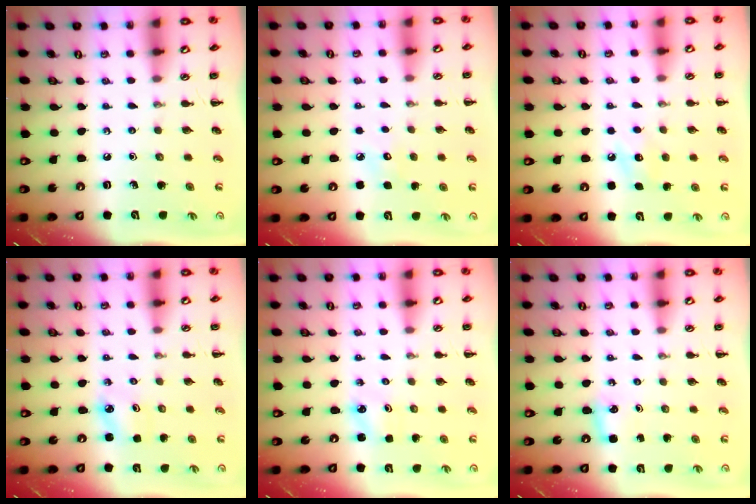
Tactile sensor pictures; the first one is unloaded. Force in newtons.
{"total": 5.0, "press": 4.8, "slide": 1.2}
{"total": 7.8, "press": 7.6, "slide": 1.7}
{"total": 2.5, "press": 2.5, "slide": 0.5}
{"total": 2.0, "press": 2.0, "slide": 0.5}
{"total": 4.2, "press": 4.0, "slide": 1.3}